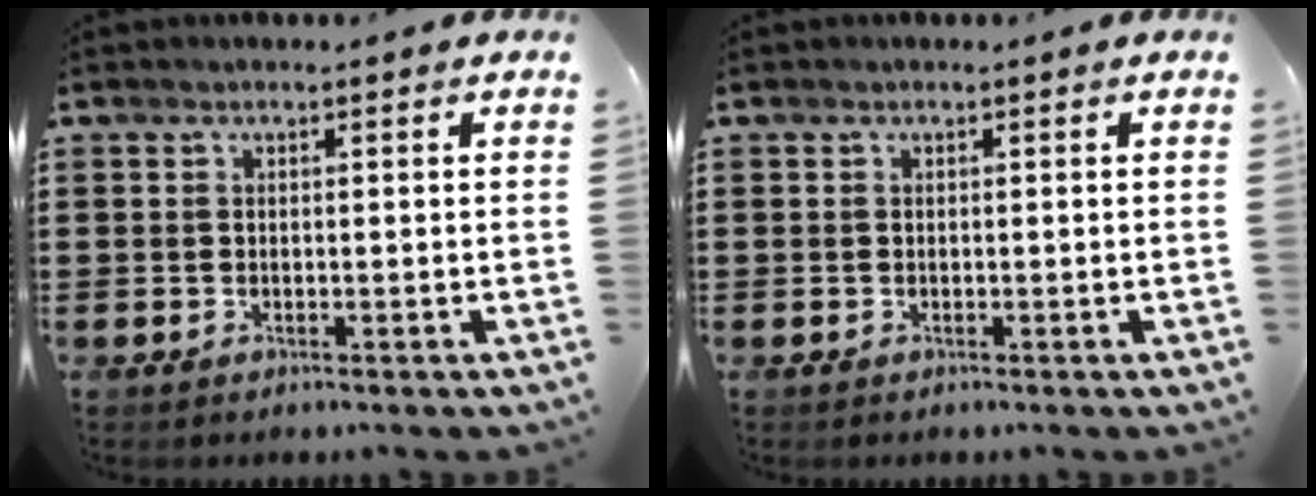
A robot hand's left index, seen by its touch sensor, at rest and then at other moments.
{"total": 0.0}